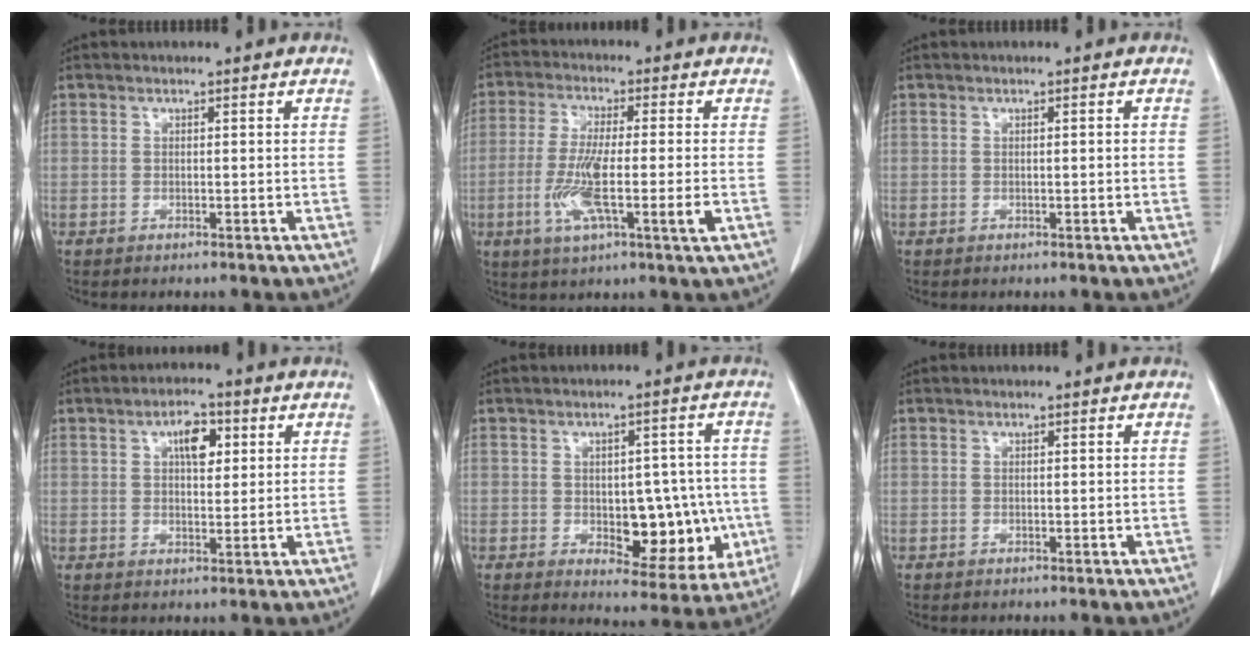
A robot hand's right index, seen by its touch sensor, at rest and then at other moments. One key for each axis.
{"total": 10.6, "fx": -2.6, "fy": 0.8, "fz": 10.2, "tx": -0.192, "ty": -0.016, "tz": -0.049}
{"total": 0.6, "fx": -0.1, "fy": 0.0, "fz": 0.6, "tx": -0.010, "ty": -0.001, "tz": 0.002}
{"total": 4.8, "fx": 1.8, "fy": 2.1, "fz": 4.0, "tx": -0.064, "ty": 0.007, "tz": 0.027}
{"total": 11.2, "fx": -2.0, "fy": 5.7, "fz": 9.5, "tx": -0.099, "ty": 0.012, "tz": -0.011}
{"total": 0.0}